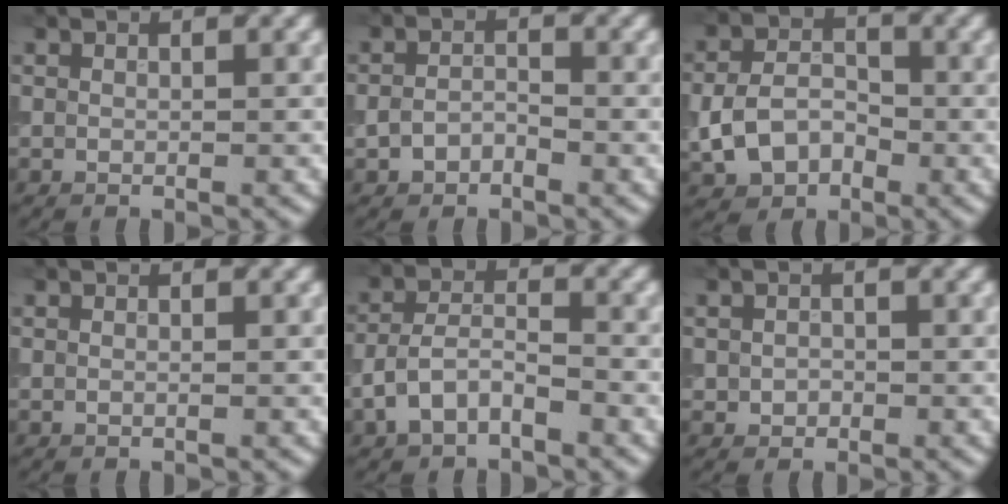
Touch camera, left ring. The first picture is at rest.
{"total": 1.8, "force": [-0.8, 1.1, 1.1], "torque": [-0.026, 0.003, -0.020]}
{"total": 4.8, "force": [-1.5, 3.7, 2.8], "torque": [-0.057, -0.003, -0.028]}
{"total": 0.0}
{"total": 3.8, "force": [-2.2, 1.9, 2.4], "torque": [-0.046, 0.011, -0.050]}
{"total": 1.1, "force": [-0.2, 1.0, 0.5], "torque": [-0.005, -0.003, -0.007]}